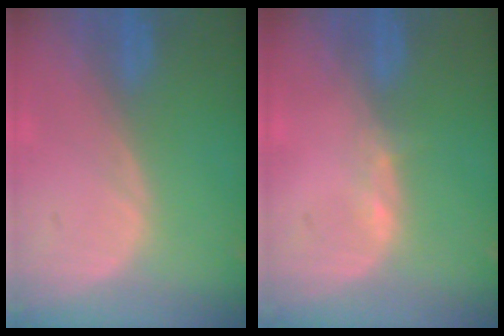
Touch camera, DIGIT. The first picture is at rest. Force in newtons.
{"total": 1.0, "press": 0.8, "slide": 0.5}